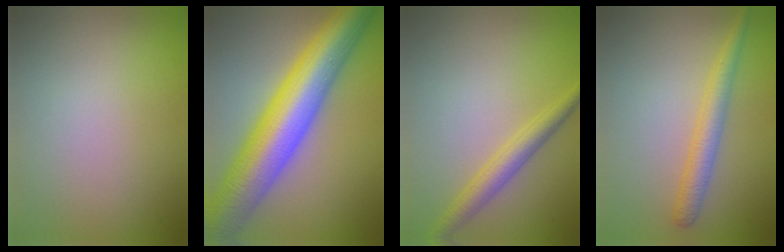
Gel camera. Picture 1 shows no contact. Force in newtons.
{"total": 12.5, "press": 12.5, "slide": 0.4}
{"total": 2.9, "press": 2.9, "slide": 0.1}
{"total": 2.6, "press": 2.6, "slide": 0.1}